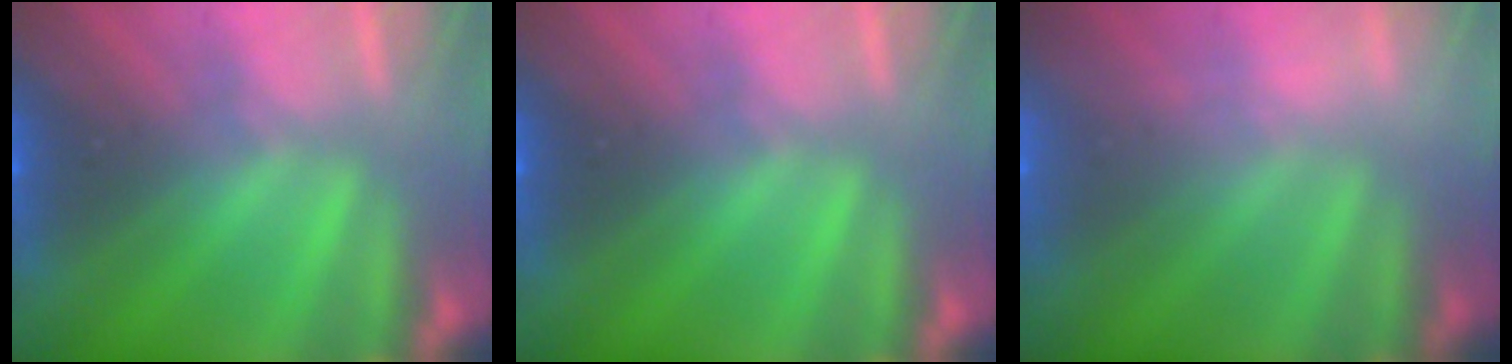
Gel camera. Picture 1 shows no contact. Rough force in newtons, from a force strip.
{"total": 0.0}
{"total": 2.0}